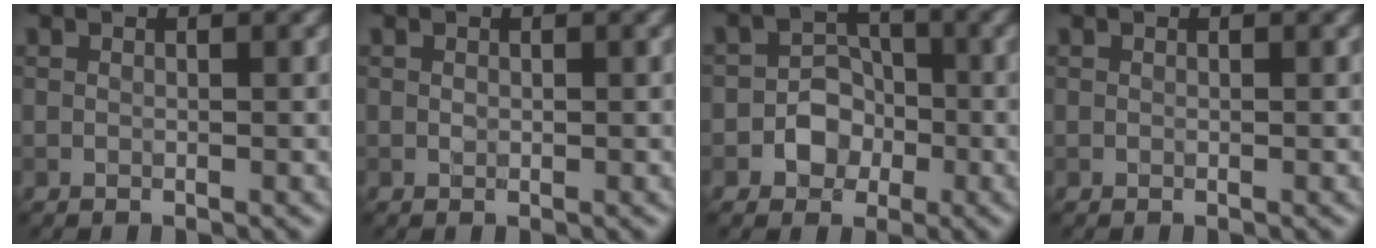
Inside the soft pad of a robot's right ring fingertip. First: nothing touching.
{"total": 0.0}
{"total": 3.0, "force": [-1.0, 2.5, 1.2], "torque": [0.002, 0.008, -0.023]}
{"total": 0.0}